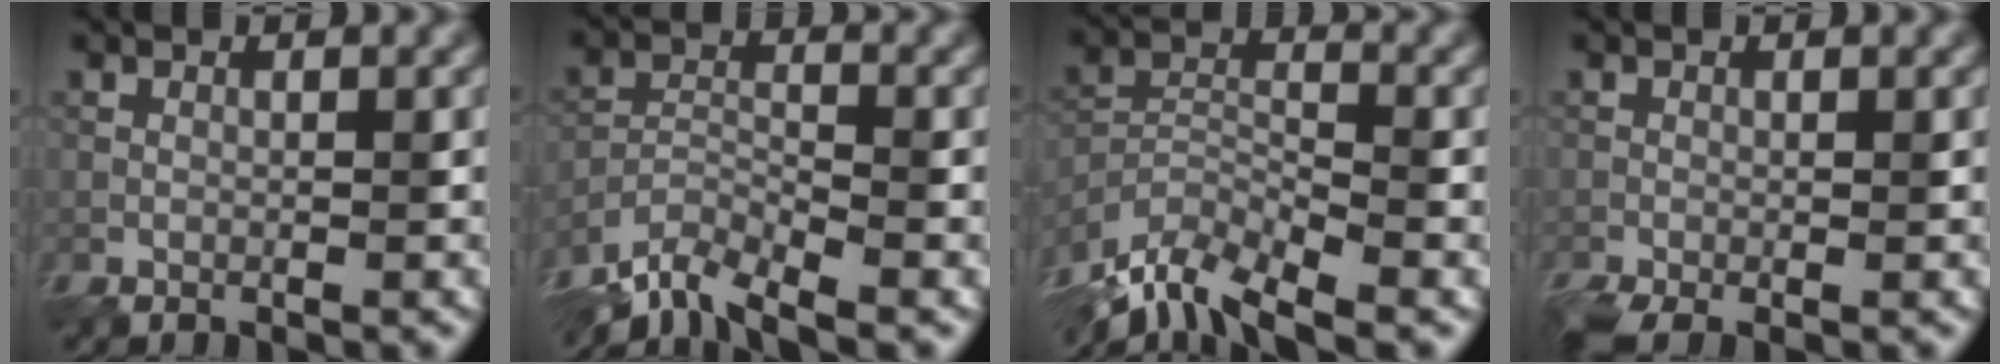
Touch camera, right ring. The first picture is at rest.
{"total": 5.6, "force": [-5.3, 1.1, 1.6], "torque": [-0.032, -0.010, -0.101]}
{"total": 7.1, "force": [-6.4, 1.6, 2.5], "torque": [-0.051, -0.011, -0.125]}
{"total": 2.6, "force": [-1.5, 0.9, 1.9], "torque": [-0.042, -0.014, -0.029]}